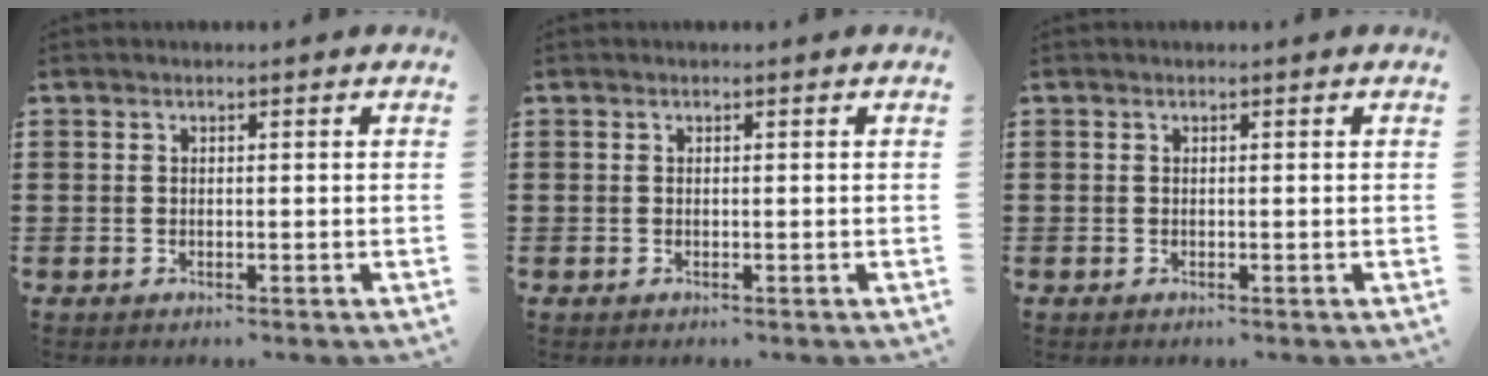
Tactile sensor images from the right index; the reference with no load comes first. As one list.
[{"total": 0.0}, {"total": 0.0}]